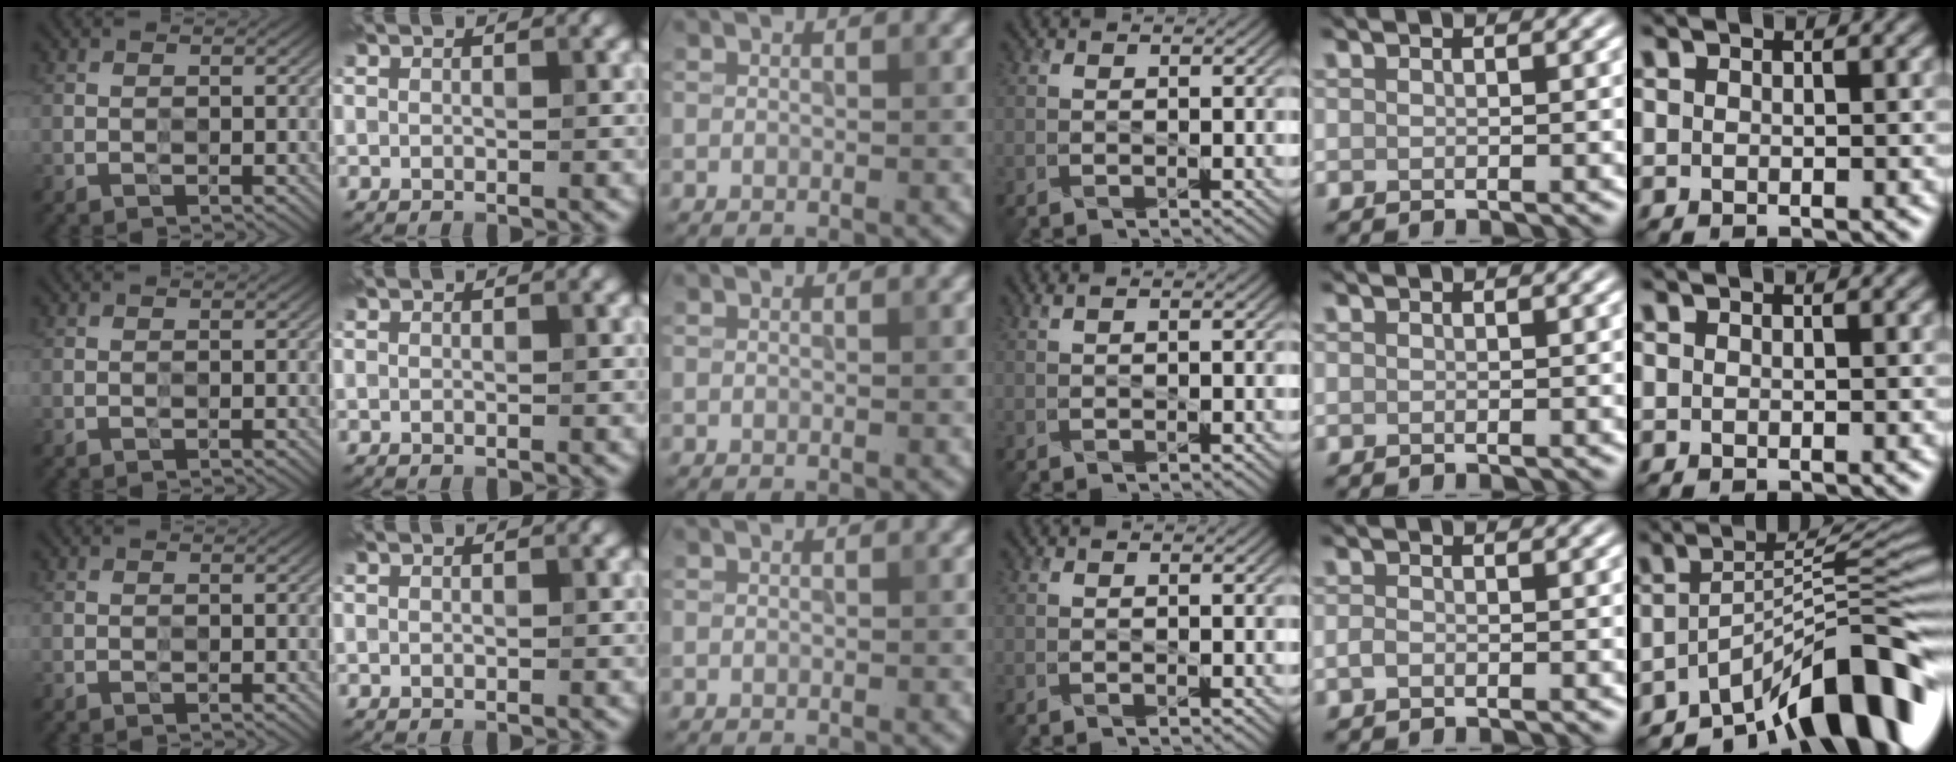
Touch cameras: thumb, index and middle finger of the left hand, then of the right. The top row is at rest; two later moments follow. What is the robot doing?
{"motion": "press", "object": "grip strengthener"}